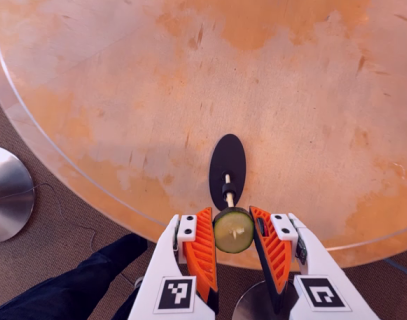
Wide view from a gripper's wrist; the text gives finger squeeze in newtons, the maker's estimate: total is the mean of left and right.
{"total": 8.1, "left": 8.1, "right": 8.0}